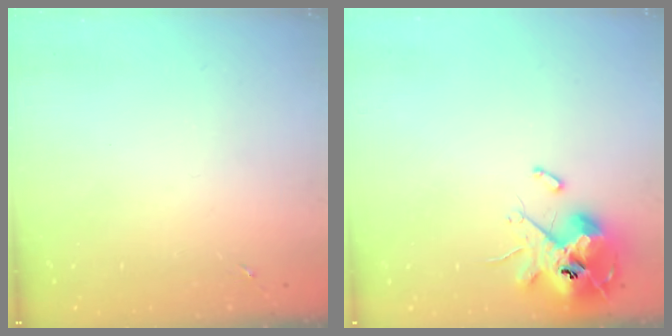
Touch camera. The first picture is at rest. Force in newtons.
{"total": 13.1, "press": 12.9, "slide": 2.1}